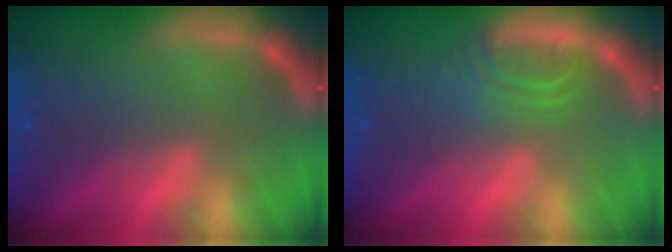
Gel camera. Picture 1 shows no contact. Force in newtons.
{"total": 2.9}